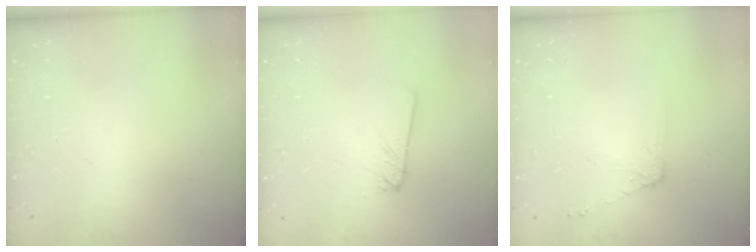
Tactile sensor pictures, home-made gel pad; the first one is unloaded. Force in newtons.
{"total": 2.2, "press": 2.2, "slide": 0.2}
{"total": 6.2, "press": 6.1, "slide": 0.8}